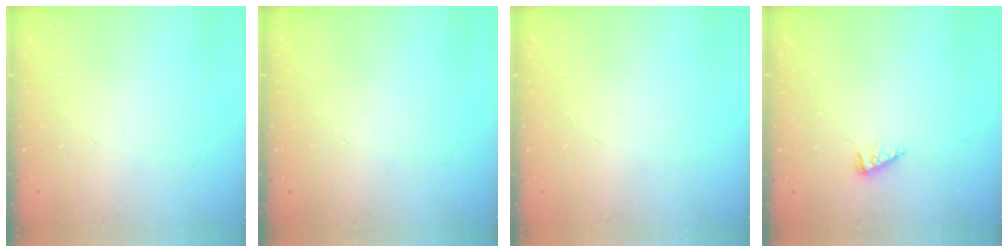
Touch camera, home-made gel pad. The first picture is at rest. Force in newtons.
{"total": 0.0}
{"total": 0.0}
{"total": 2.5, "press": 2.5, "slide": 0.4}